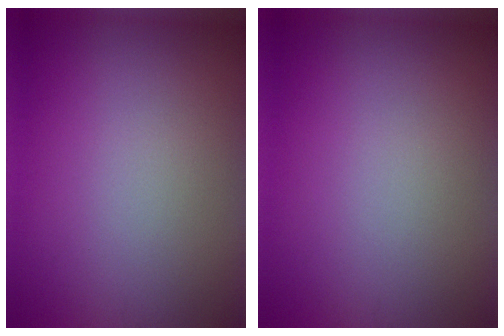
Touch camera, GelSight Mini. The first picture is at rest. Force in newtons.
{"total": 0.0}